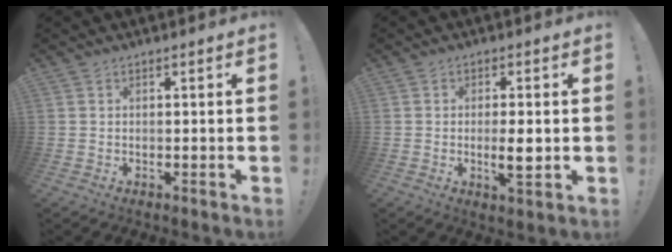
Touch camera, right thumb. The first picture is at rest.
{"total": 5.7, "force": [-0.7, 1.2, 5.5], "torque": [-0.087, -0.009, -0.013]}